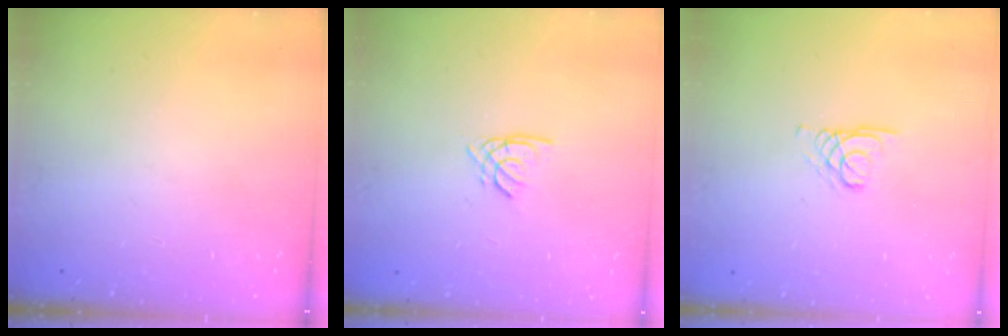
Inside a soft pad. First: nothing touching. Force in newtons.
{"total": 1.6, "press": 1.6, "slide": 0.2}
{"total": 1.7, "press": 1.7, "slide": 0.2}